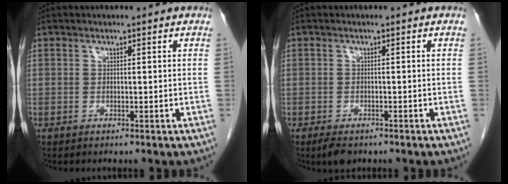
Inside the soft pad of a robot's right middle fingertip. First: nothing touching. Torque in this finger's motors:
{"motor_torque": [0.34, -0.08, 0.00, 0.01]}